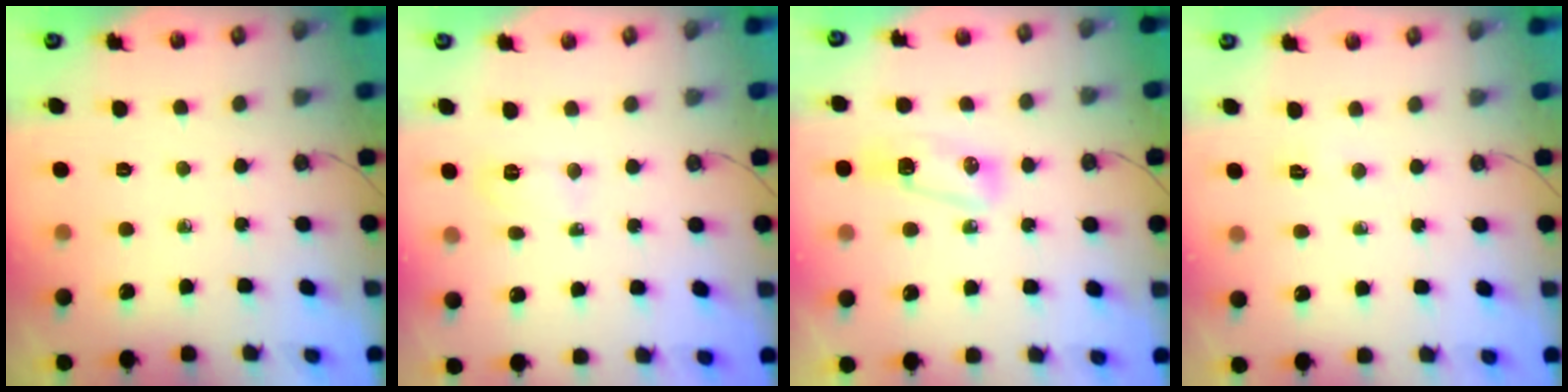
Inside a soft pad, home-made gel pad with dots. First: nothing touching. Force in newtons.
{"total": 5.1, "press": 3.7, "slide": 3.5}
{"total": 7.3, "press": 7.2, "slide": 0.7}
{"total": 1.8, "press": 1.6, "slide": 0.6}